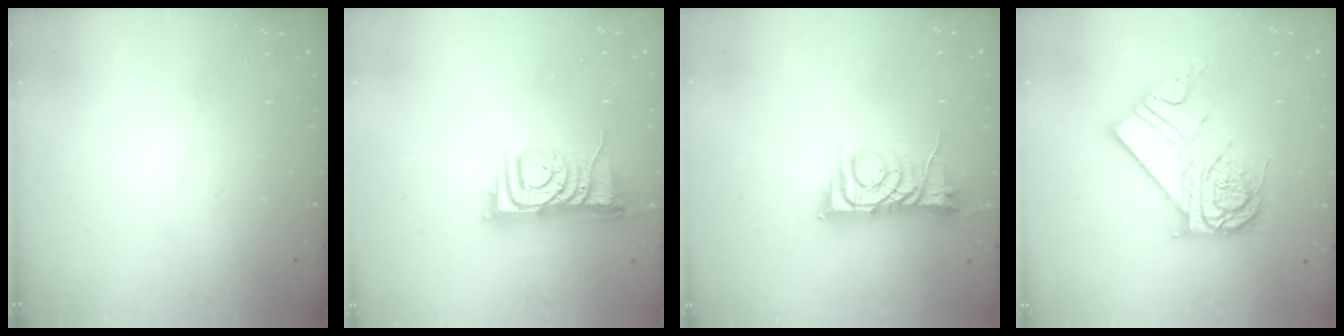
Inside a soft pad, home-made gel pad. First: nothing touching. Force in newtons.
{"total": 8.0, "press": 8.0, "slide": 0.4}
{"total": 8.3, "press": 8.3, "slide": 0.6}
{"total": 16.1, "press": 16.1, "slide": 1.4}